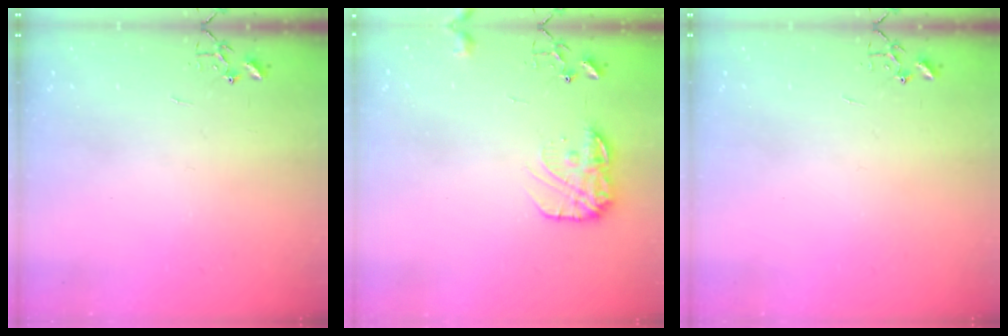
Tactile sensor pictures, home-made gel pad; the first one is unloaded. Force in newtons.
{"total": 11.9, "press": 11.9, "slide": 0.4}
{"total": 0.0}